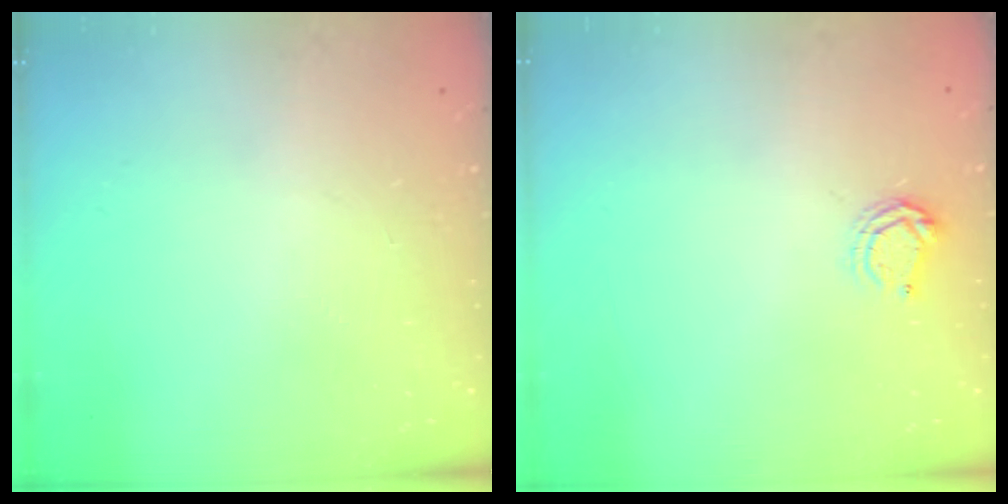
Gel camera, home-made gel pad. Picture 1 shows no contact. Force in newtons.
{"total": 5.2, "press": 5.2, "slide": 0.7}